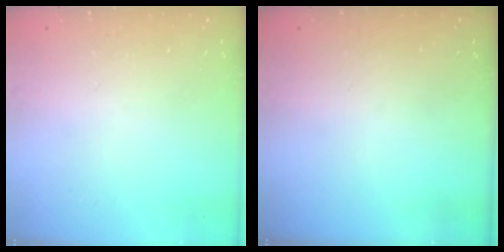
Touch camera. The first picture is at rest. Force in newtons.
{"total": 0.0}